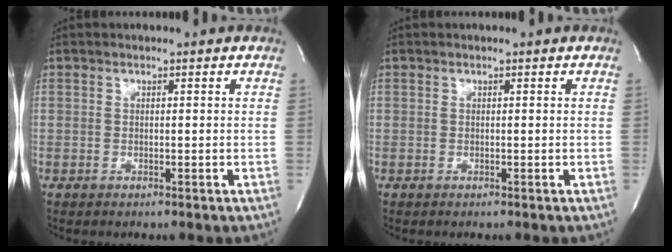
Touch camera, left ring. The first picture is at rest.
{"total": 0.0}